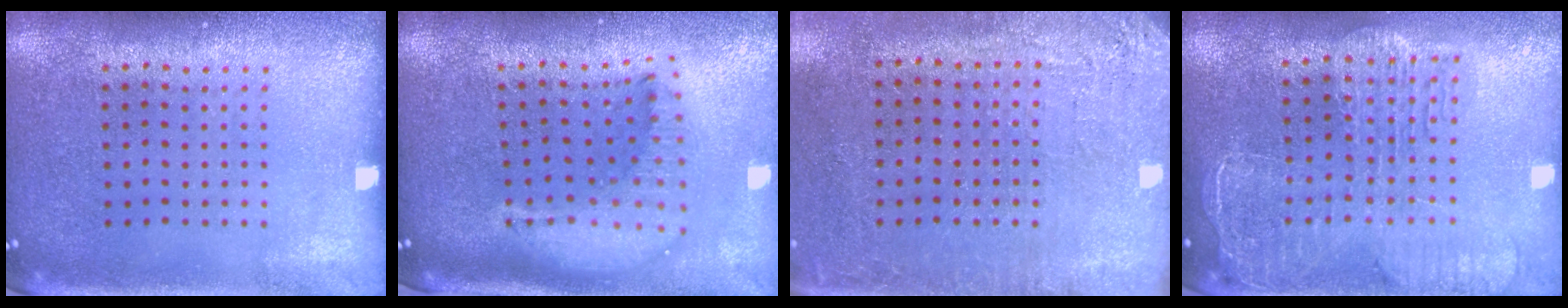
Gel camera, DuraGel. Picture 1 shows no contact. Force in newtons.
{"total": 2.1, "press": 1.7, "slide": 1.3}
{"total": 2.7, "press": 2.4, "slide": 1.3}
{"total": 2.3, "press": 2.0, "slide": 1.1}